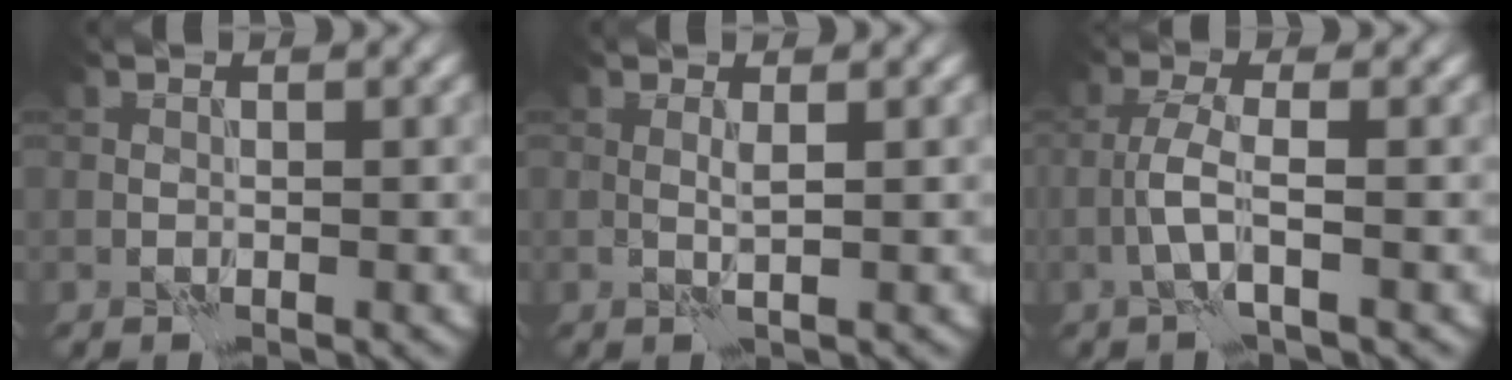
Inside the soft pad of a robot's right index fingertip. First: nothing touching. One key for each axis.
{"total": 1.0, "fx": 0.3, "fy": 0.0, "fz": 0.9, "tx": -0.020, "ty": 0.001, "tz": 0.002}
{"total": 2.7, "fx": -0.9, "fy": 0.4, "fz": 2.5, "tx": -0.057, "ty": 0.007, "tz": -0.024}